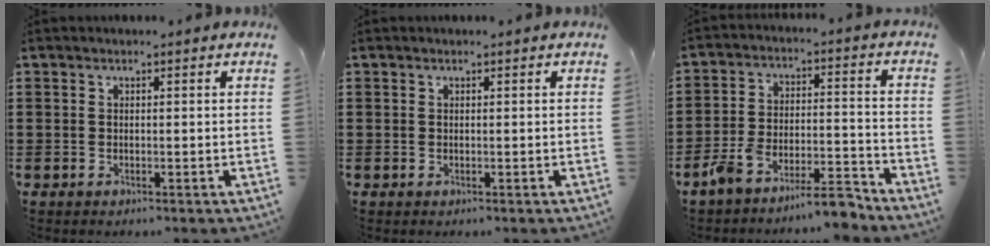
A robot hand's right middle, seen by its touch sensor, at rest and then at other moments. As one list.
[{"total": 0.0}, {"total": 8.2, "force": [-7.6, 0.7, 2.9], "torque": [-0.049, 0.015, -0.147]}]